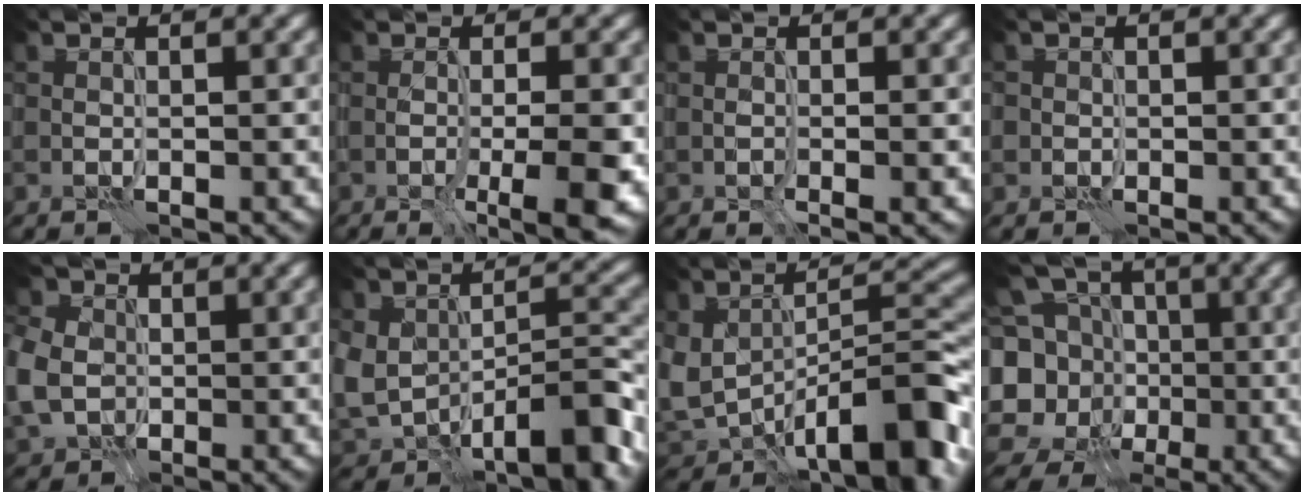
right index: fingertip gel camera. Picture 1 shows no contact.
{"total": 5.6, "force": [-1.4, 1.2, 5.2], "torque": [-0.066, -0.010, -0.017]}
{"total": 1.1, "force": [-0.2, 0.1, 1.0], "torque": [-0.014, -0.001, -0.004]}
{"total": 0.8, "force": [0.1, 0.8, 0.0], "torque": [0.006, 0.000, 0.001]}
{"total": 6.4, "force": [-0.3, 5.3, 3.6], "torque": [-0.104, 0.004, -0.014]}
{"total": 8.9, "force": [-4.2, 5.0, 6.2], "torque": [-0.097, -0.006, -0.067]}
{"total": 11.9, "force": [-5.9, 5.8, 8.5], "torque": [-0.130, -0.017, -0.094]}
{"total": 11.3, "force": [-0.5, 10.3, 4.5], "torque": [-0.122, 0.008, -0.033]}